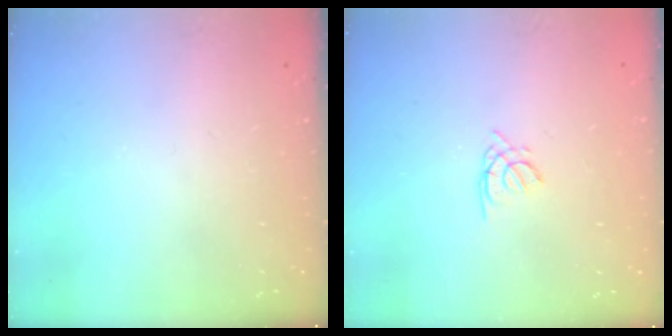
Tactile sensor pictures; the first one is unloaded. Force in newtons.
{"total": 1.4, "press": 1.3, "slide": 0.3}